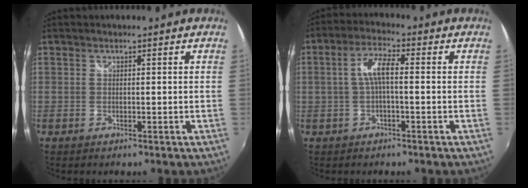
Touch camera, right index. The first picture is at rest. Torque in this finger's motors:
{"motor_torque": [0.35, 0.19, 0.41, 0.11]}